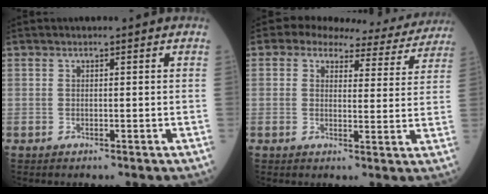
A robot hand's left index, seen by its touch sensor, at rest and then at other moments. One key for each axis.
{"total": 11.7, "fx": 10.2, "fy": 4.6, "fz": 3.2, "tx": -0.019, "ty": 0.006, "tz": 0.098}